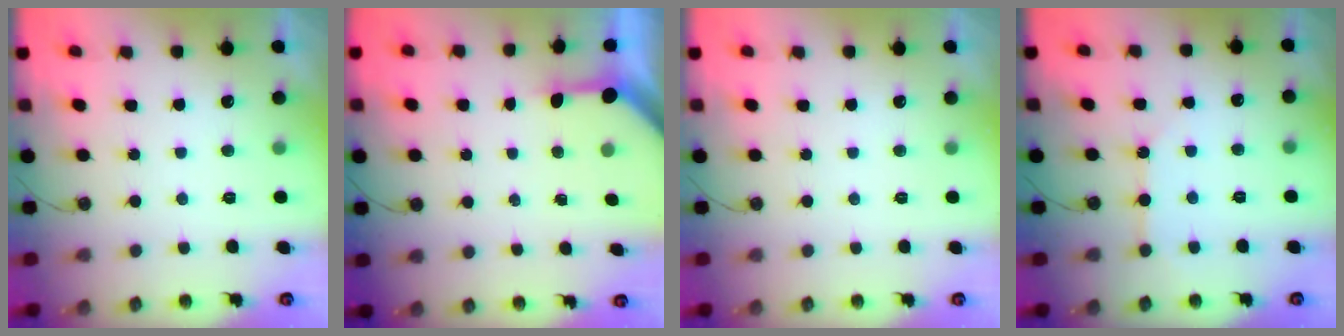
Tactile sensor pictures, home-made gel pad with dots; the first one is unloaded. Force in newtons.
{"total": 3.5, "press": 3.5, "slide": 0.4}
{"total": 0.0}
{"total": 3.1, "press": 3.1, "slide": 0.3}